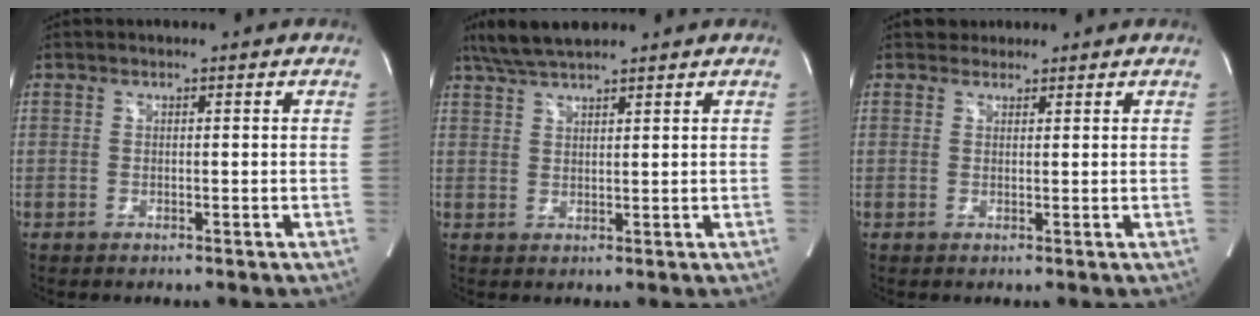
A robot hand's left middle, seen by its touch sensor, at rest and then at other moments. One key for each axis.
{"total": 6.6, "fx": 5.5, "fy": 0.9, "fz": 3.5, "tx": -0.071, "ty": 0.025, "tz": 0.102}
{"total": 1.7, "fx": 1.4, "fy": 0.9, "fz": -0.3, "tx": 0.007, "ty": 0.010, "tz": 0.018}